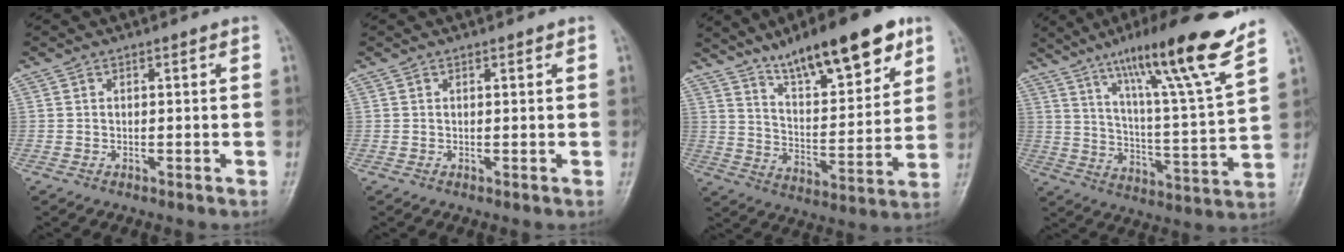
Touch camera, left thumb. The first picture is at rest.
{"total": 0.8, "force": [0.6, 0.5, 0.4], "torque": [0.001, -0.002, 0.005]}
{"total": 19.1, "force": [12.4, 5.8, 13.3], "torque": [-0.167, -0.054, 0.207]}
{"total": 20.2, "force": [13.7, 1.1, 14.8], "torque": [-0.215, -0.065, 0.221]}